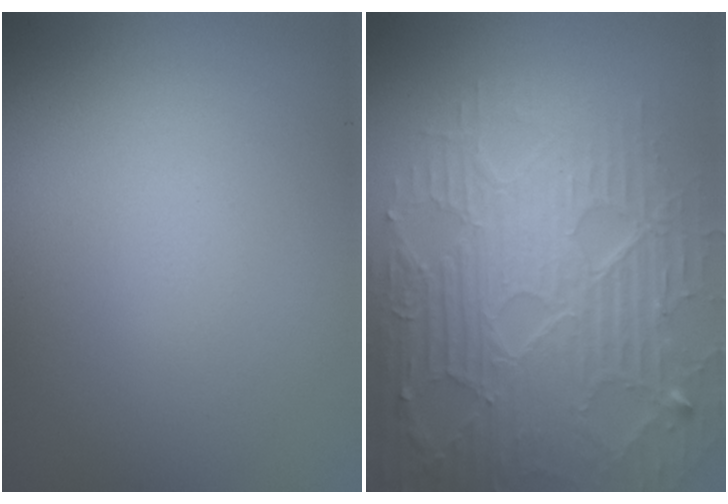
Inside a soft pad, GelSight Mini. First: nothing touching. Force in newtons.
{"total": 9.0, "press": 6.4, "slide": 6.3}